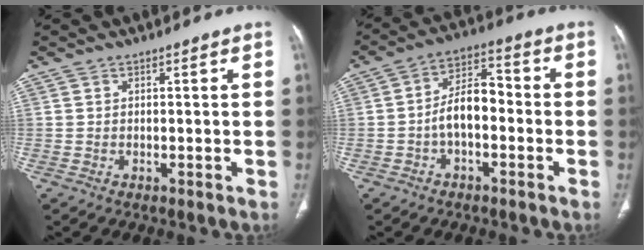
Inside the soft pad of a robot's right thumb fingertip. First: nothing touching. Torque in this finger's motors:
{"motor_torque": [1.47, 1.41, 1.27, -0.34, 0.15]}